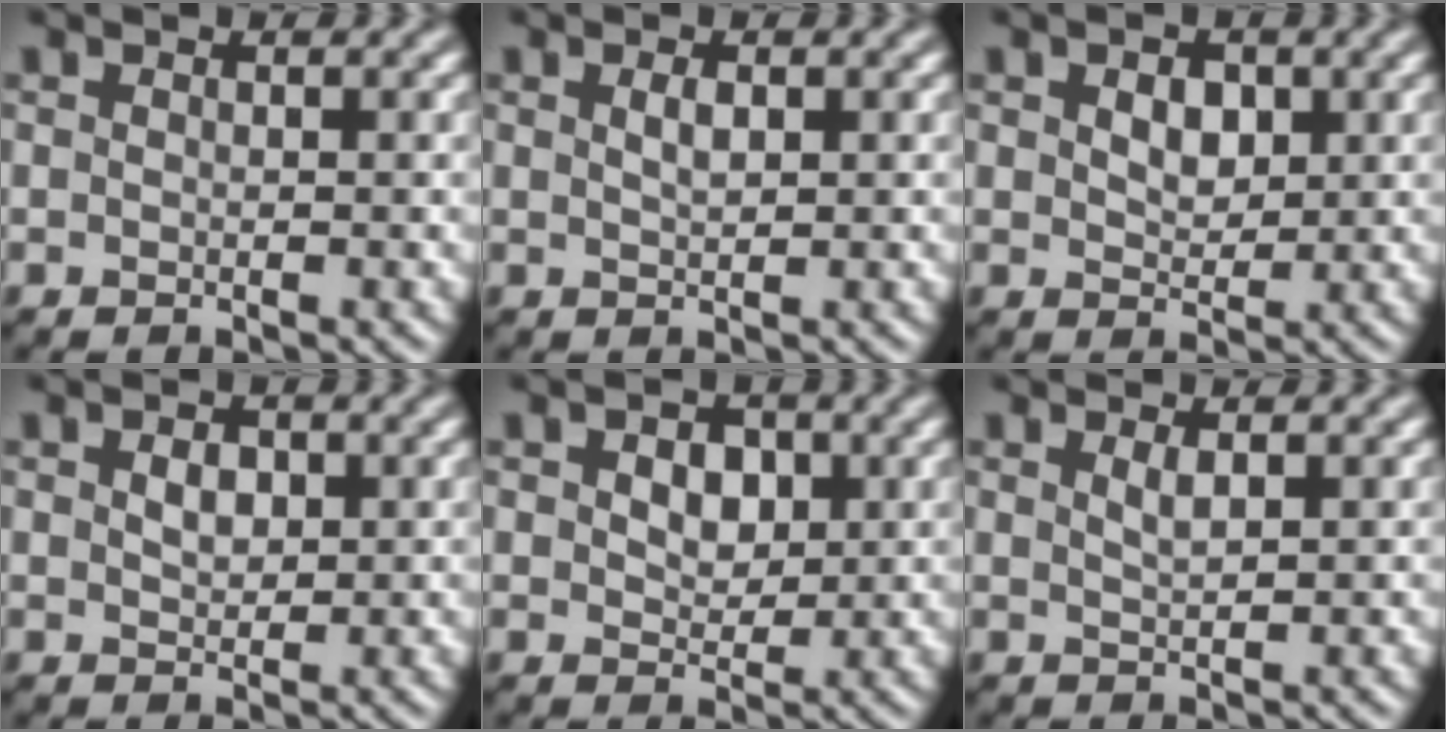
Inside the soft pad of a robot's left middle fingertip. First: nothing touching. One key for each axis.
{"total": 1.1, "fx": 0.5, "fy": 0.4, "fz": 0.9, "tx": -0.019, "ty": 0.001, "tz": 0.011}
{"total": 2.6, "fx": 0.9, "fy": 1.7, "fz": 1.7, "tx": -0.032, "ty": 0.000, "tz": 0.015}
{"total": 1.6, "fx": 0.5, "fy": 1.1, "fz": 1.0, "tx": -0.019, "ty": 0.000, "tz": 0.010}
{"total": 3.6, "fx": 1.2, "fy": 2.4, "fz": 2.4, "tx": -0.034, "ty": 0.009, "tz": 0.009}
{"total": 1.1, "fx": 0.6, "fy": 0.3, "fz": 0.8, "tx": -0.014, "ty": 0.001, "tz": 0.011}